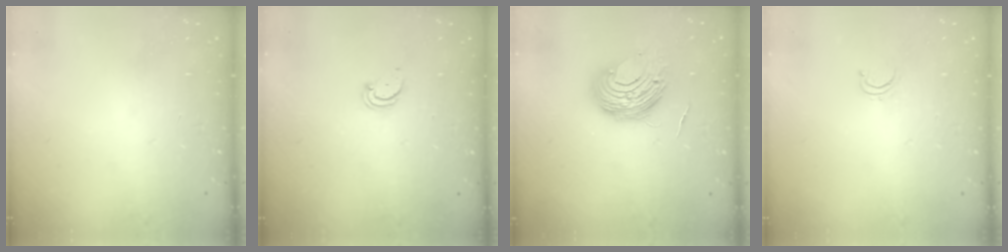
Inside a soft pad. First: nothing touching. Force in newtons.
{"total": 2.5, "press": 2.5, "slide": 0.3}
{"total": 11.3, "press": 11.2, "slide": 1.2}
{"total": 2.8, "press": 2.8, "slide": 0.2}